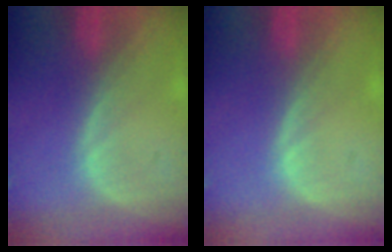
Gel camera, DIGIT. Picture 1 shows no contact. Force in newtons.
{"total": 0.0}